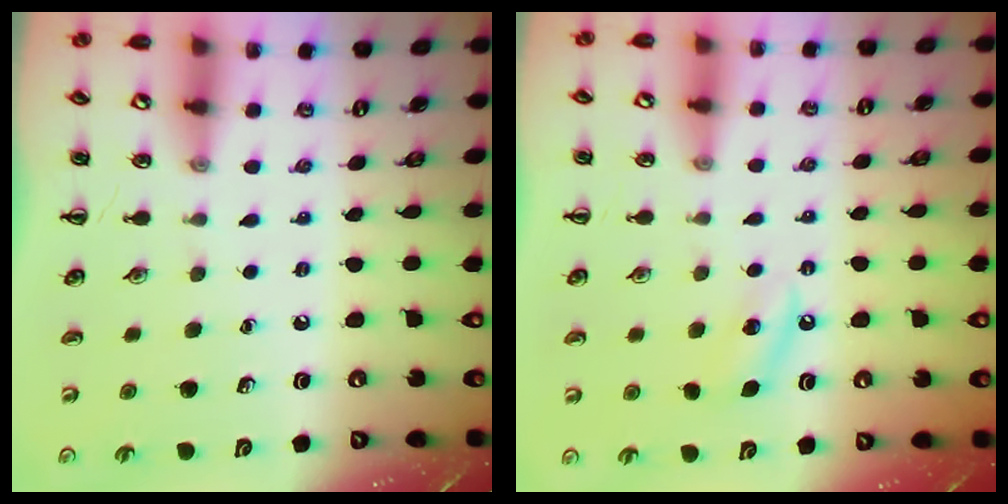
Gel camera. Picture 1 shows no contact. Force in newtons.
{"total": 5.0, "press": 4.8, "slide": 1.5}